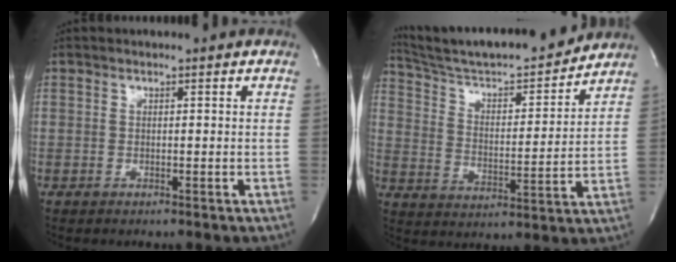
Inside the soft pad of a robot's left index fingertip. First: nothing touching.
{"total": 19.5, "force": [18.1, 1.6, 7.1], "torque": [-0.123, -0.005, 0.284]}